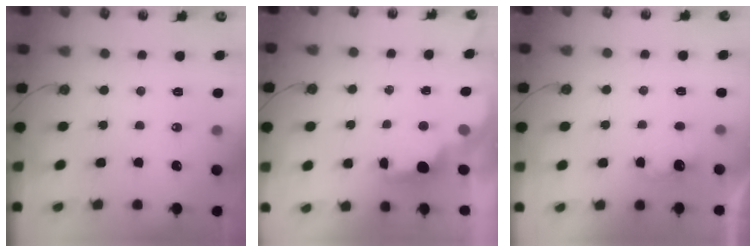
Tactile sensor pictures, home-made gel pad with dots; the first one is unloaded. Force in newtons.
{"total": 1.9, "press": 1.7, "slide": 0.8}
{"total": 2.4, "press": 2.3, "slide": 0.8}